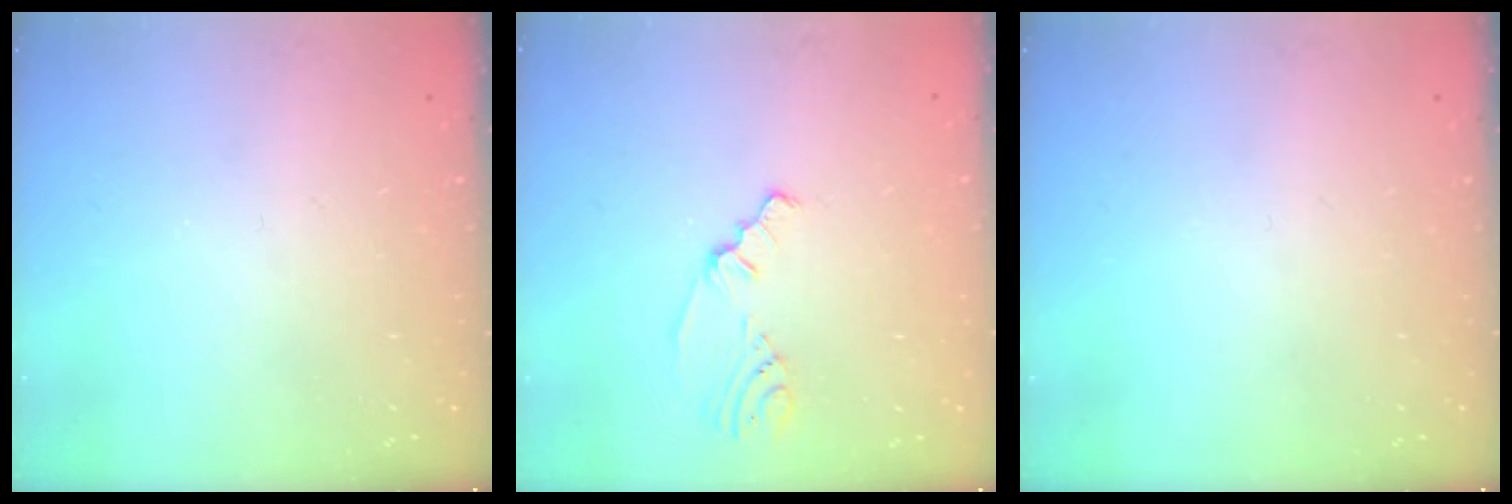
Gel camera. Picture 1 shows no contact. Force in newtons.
{"total": 2.0, "press": 1.4, "slide": 1.4}
{"total": 0.0}